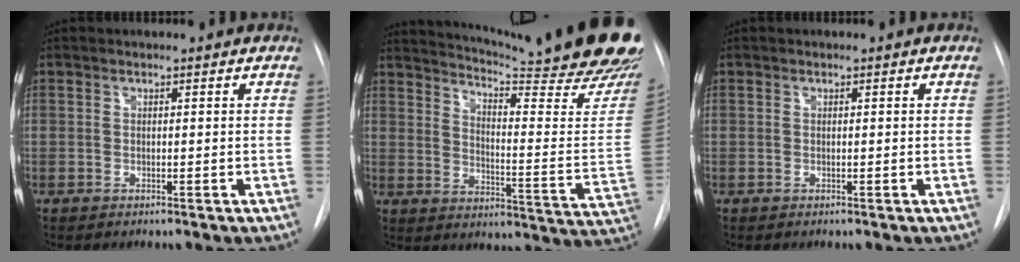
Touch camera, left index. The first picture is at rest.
{"total": 29.0, "force": [24.7, 1.8, 15.1], "torque": [-0.209, -0.123, 0.304]}
{"total": 0.0}